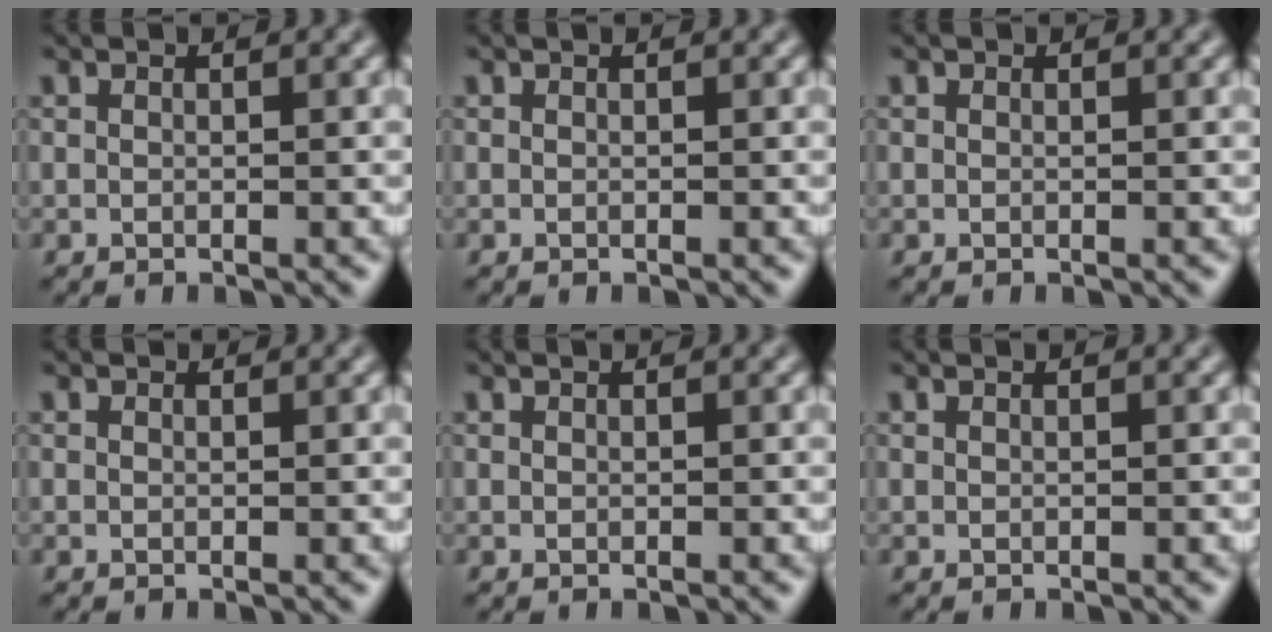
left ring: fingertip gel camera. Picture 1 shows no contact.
{"total": 0.0}
{"total": 0.0}
{"total": 0.5, "force": [0.5, 0.2, 0.1], "torque": [-0.002, 0.001, 0.000]}
{"total": 0.8, "force": [0.5, 0.4, 0.5], "torque": [0.003, 0.008, -0.010]}
{"total": 0.8, "force": [0.5, 0.4, 0.4], "torque": [0.004, 0.005, -0.007]}